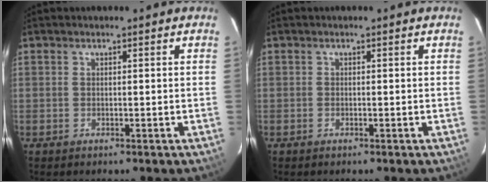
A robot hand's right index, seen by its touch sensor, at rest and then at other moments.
{"total": 0.0}